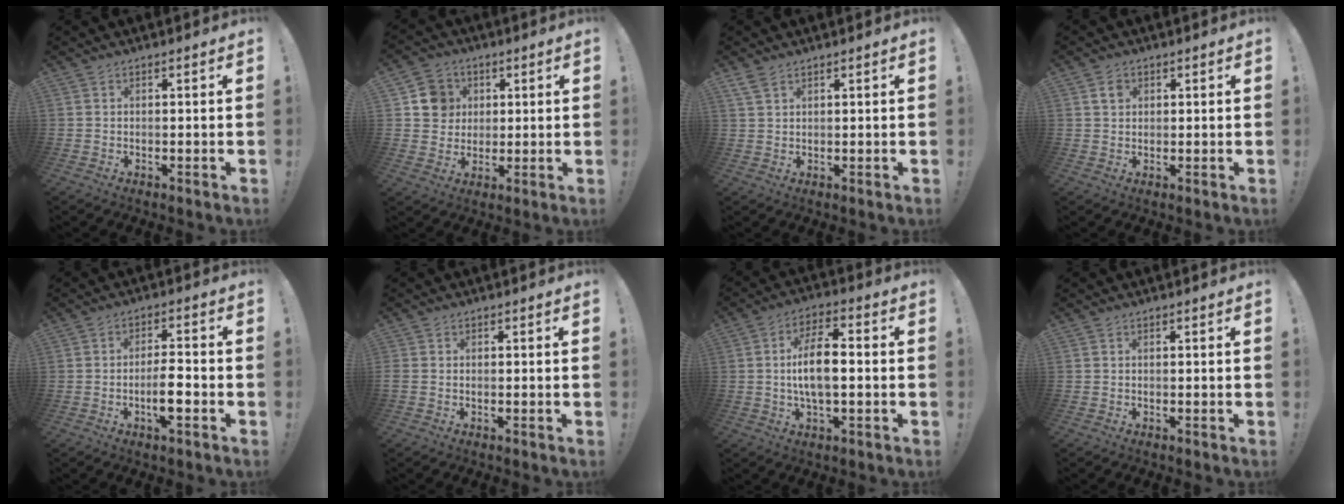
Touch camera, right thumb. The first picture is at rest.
{"total": 9.1, "force": [2.7, 8.4, 1.9], "torque": [-0.015, -0.014, 0.057]}
{"total": 3.1, "force": [2.2, 1.4, 1.7], "torque": [-0.035, -0.006, 0.042]}
{"total": 3.0, "force": [1.3, 2.4, 1.3], "torque": [-0.020, 0.001, 0.023]}
{"total": 6.9, "force": [-2.7, 2.2, 6.0], "torque": [-0.104, 0.007, -0.048]}
{"total": 0.8, "force": [-0.3, 0.5, 0.5], "torque": [-0.015, 0.004, -0.003]}
{"total": 10.6, "force": [-0.7, 4.5, 9.6], "torque": [-0.177, 0.007, -0.015]}
{"total": 0.0}